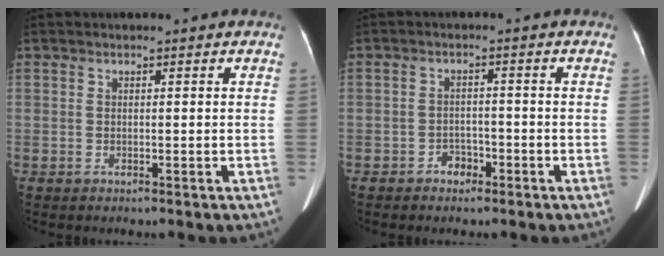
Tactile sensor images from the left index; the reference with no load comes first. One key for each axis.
{"total": 2.5, "fx": -1.7, "fy": 1.6, "fz": 0.9, "tx": -0.011, "ty": 0.007, "tz": -0.025}